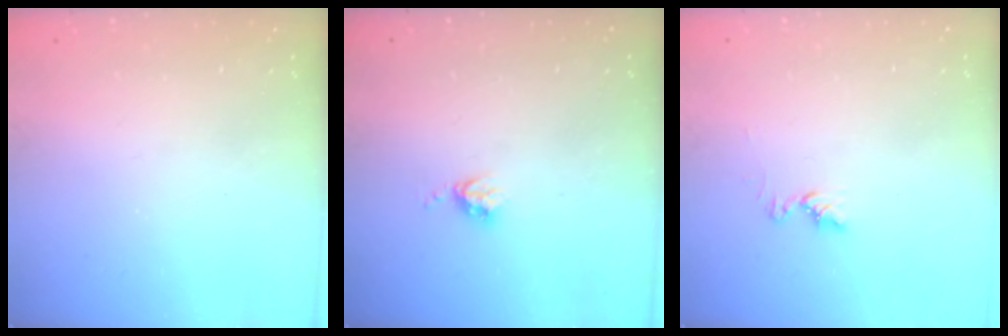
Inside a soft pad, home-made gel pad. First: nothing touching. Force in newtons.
{"total": 3.5, "press": 3.4, "slide": 0.5}
{"total": 6.4, "press": 6.3, "slide": 0.7}